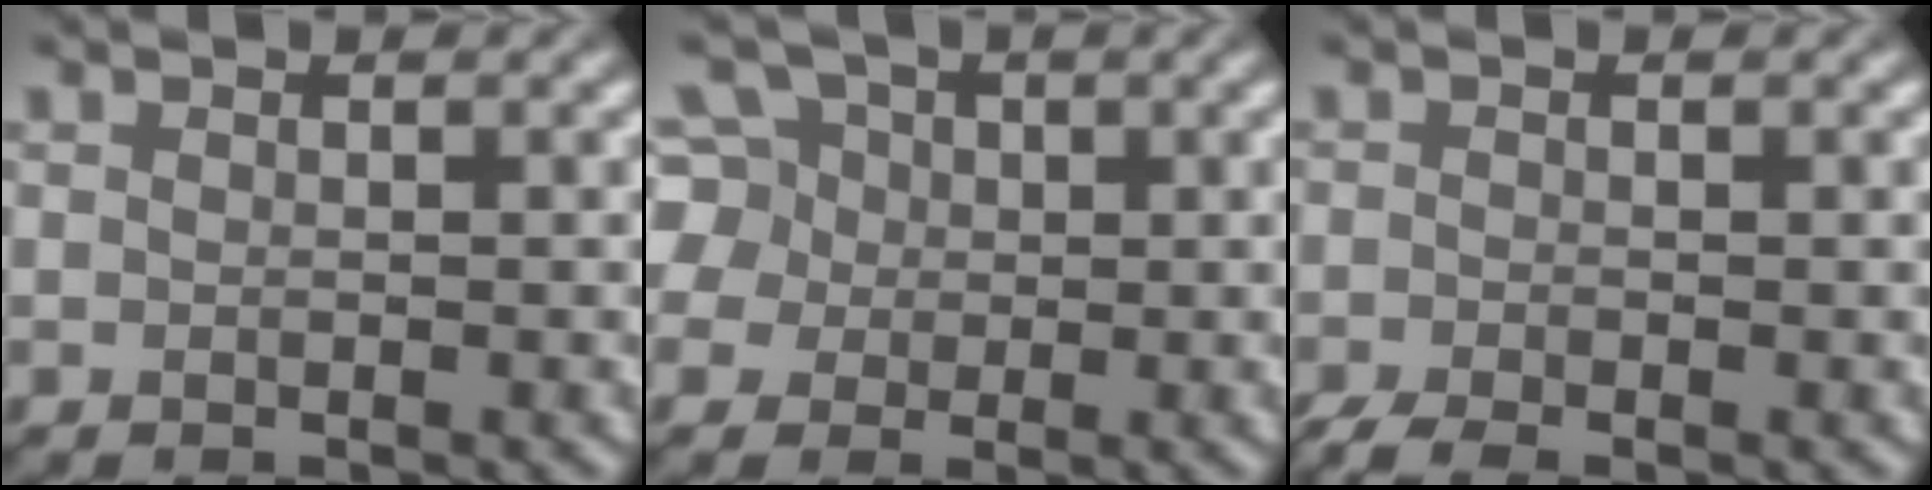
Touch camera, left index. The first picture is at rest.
{"total": 7.3, "force": [2.5, 6.2, 2.8], "torque": [-0.065, 0.031, 0.020]}
{"total": 2.5, "force": [-1.8, 0.7, 1.6], "torque": [-0.033, -0.008, -0.041]}